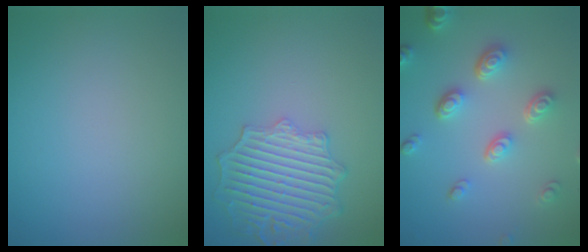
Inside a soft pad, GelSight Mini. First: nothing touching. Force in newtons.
{"total": 6.2, "press": 5.1, "slide": 3.5}
{"total": 4.5, "press": 3.6, "slide": 2.8}